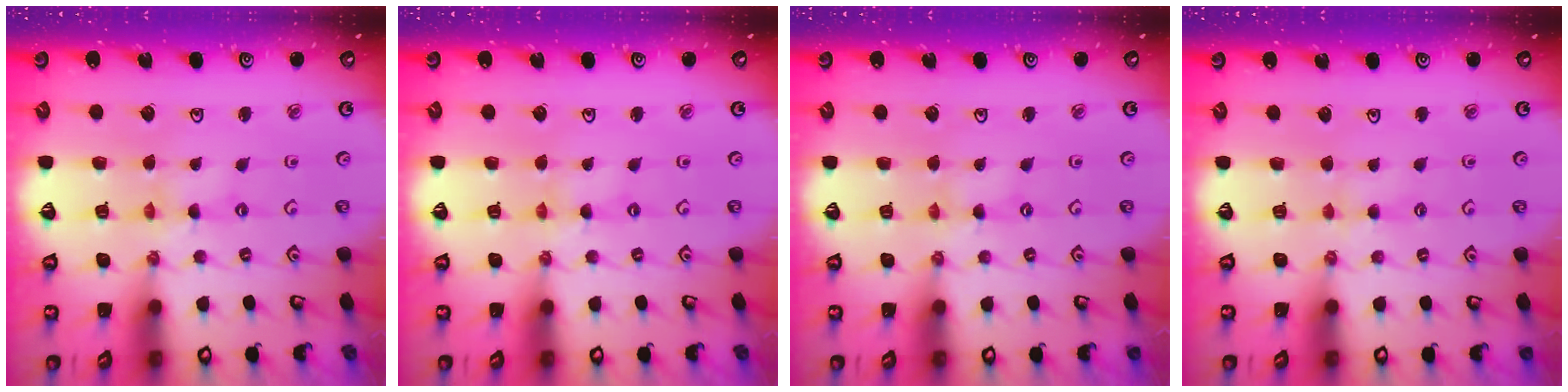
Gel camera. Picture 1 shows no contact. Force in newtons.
{"total": 0.0}
{"total": 0.8, "press": 0.8, "slide": 0.2}
{"total": 1.5, "press": 1.5, "slide": 0.3}